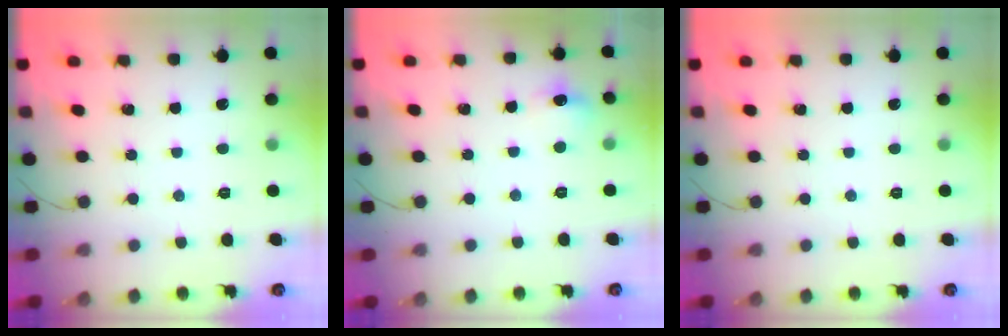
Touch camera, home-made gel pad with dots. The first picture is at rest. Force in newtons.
{"total": 7.0, "press": 6.8, "slide": 1.6}
{"total": 0.0}